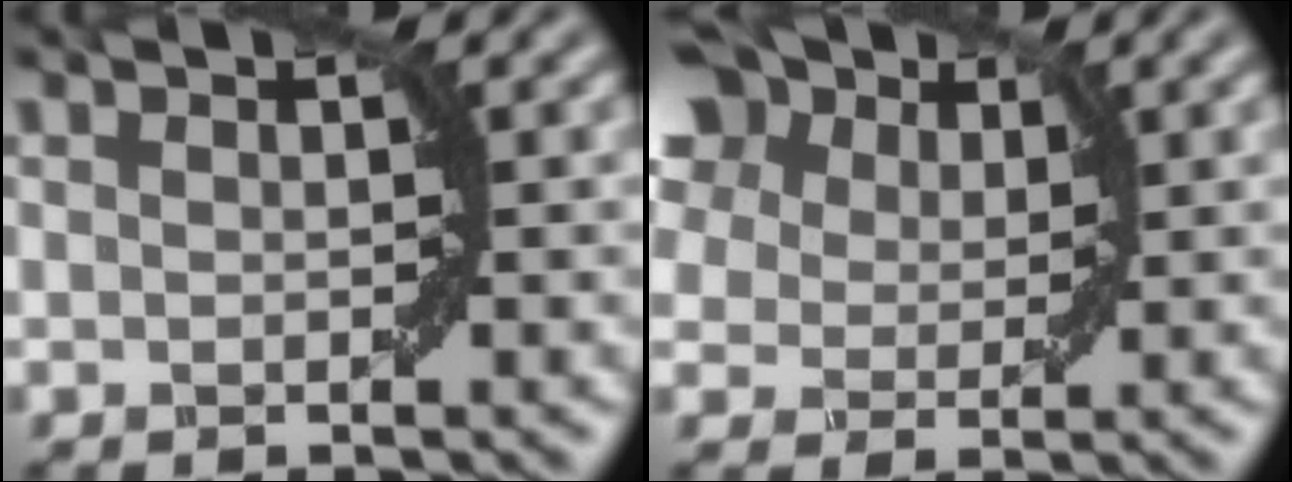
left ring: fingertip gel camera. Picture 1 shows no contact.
{"total": 14.1, "force": [7.8, 9.2, 7.2], "torque": [-0.172, 0.049, 0.136]}